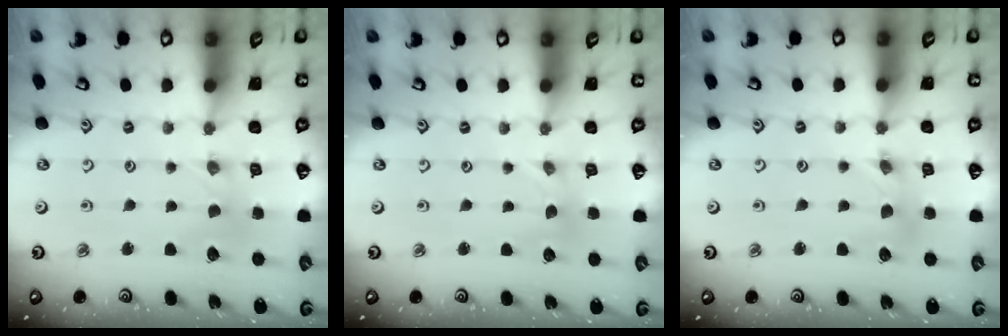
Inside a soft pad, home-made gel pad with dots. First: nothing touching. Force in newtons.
{"total": 0.0}
{"total": 2.7, "press": 2.7, "slide": 0.3}